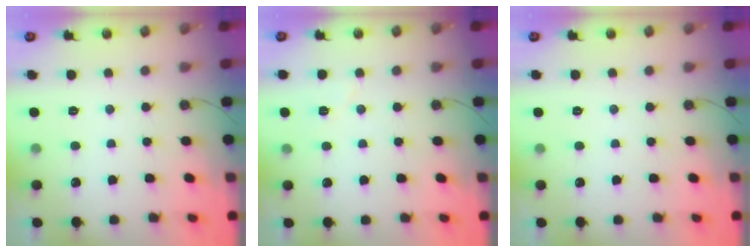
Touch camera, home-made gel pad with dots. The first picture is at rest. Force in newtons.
{"total": 4.4, "press": 4.3, "slide": 0.8}
{"total": 0.0}